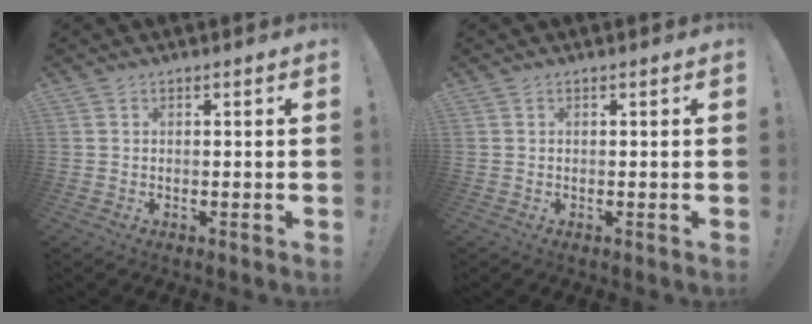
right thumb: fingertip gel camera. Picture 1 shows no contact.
{"total": 0.0}